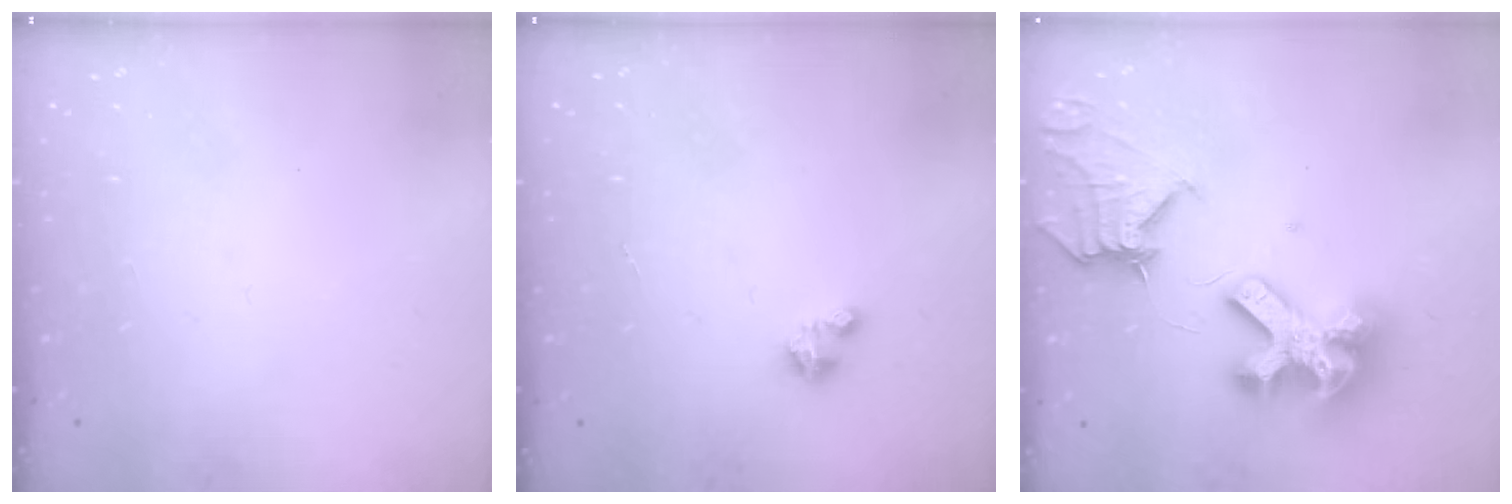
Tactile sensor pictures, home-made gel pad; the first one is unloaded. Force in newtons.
{"total": 0.9, "press": 0.9, "slide": 0.2}
{"total": 17.9, "press": 17.8, "slide": 2.2}